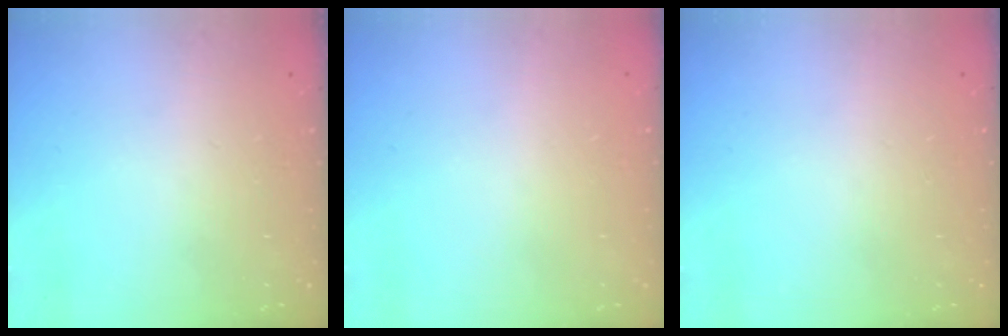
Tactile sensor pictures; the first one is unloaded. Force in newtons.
{"total": 0.6, "press": 0.5, "slide": 0.2}
{"total": 0.0}